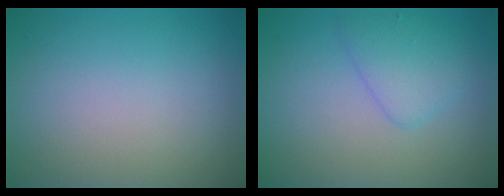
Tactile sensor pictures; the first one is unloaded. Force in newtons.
{"total": 2.6, "press": 2.6, "slide": 0.1}